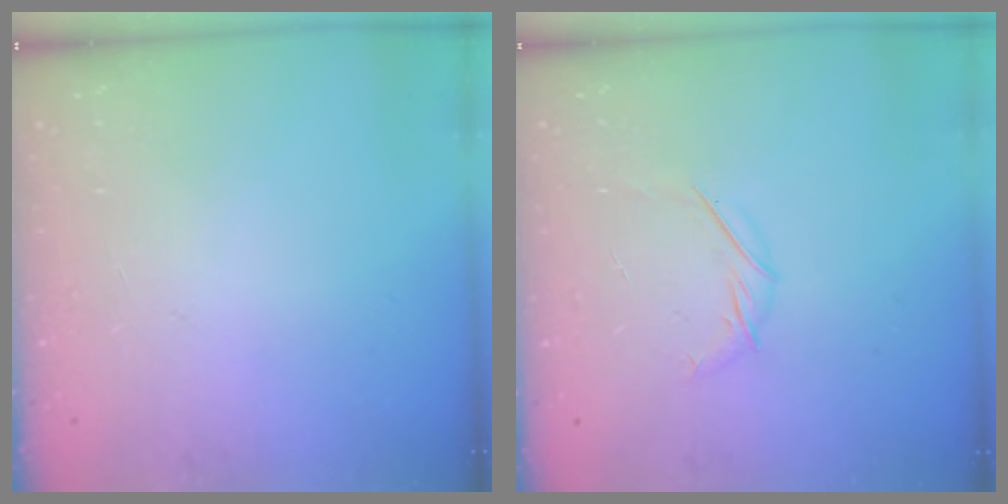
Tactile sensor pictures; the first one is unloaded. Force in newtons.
{"total": 4.8, "press": 4.7, "slide": 1.1}